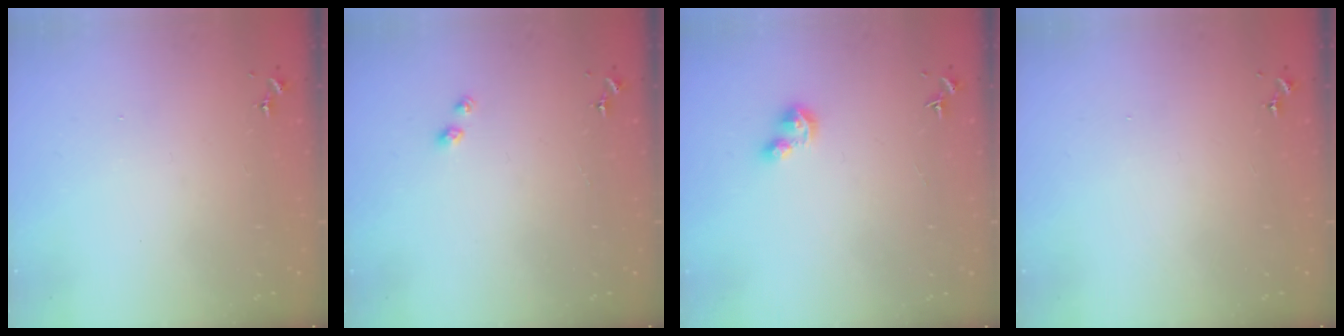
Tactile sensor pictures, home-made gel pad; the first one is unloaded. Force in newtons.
{"total": 2.3, "press": 2.3, "slide": 0.3}
{"total": 3.7, "press": 3.6, "slide": 0.7}
{"total": 0.0}